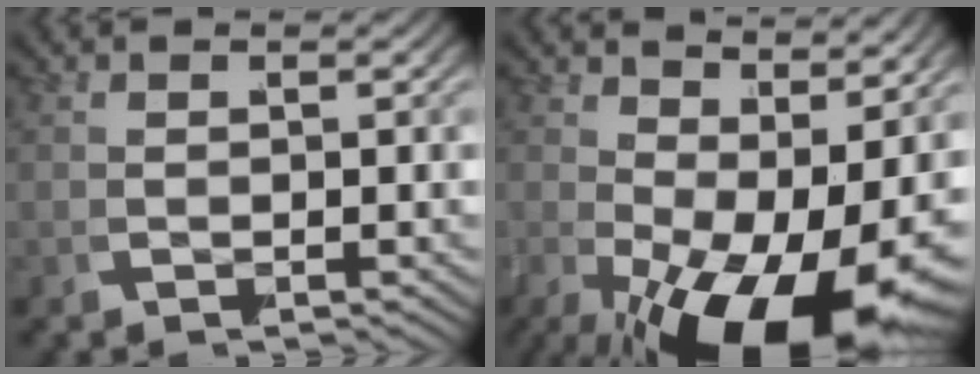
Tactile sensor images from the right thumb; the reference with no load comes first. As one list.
[{"total": 11.6, "force": [-2.2, 5.8, 9.8], "torque": [-0.139, -0.047, -0.007]}]